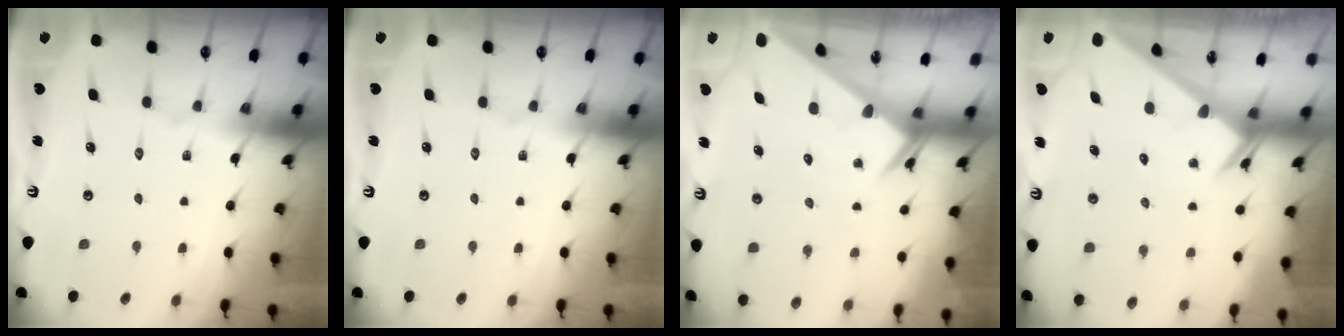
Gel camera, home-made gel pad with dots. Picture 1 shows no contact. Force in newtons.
{"total": 0.0}
{"total": 2.4, "press": 2.4, "slide": 0.0}
{"total": 2.3, "press": 2.3, "slide": 0.1}